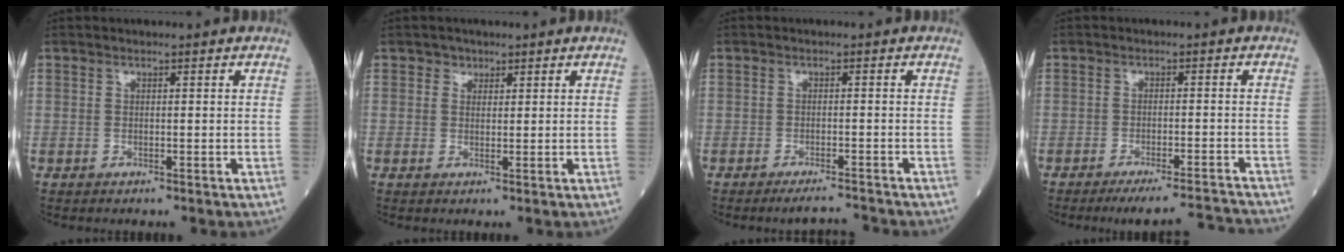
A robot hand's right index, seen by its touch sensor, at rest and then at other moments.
{"total": 1.2, "force": [0.9, 0.7, 0.2], "torque": [0.004, -0.006, 0.008]}
{"total": 3.7, "force": [-3.5, -0.4, 0.9], "torque": [-0.009, -0.012, -0.056]}
{"total": 10.0, "force": [-9.6, -0.9, 2.3], "torque": [-0.018, 0.000, -0.134]}